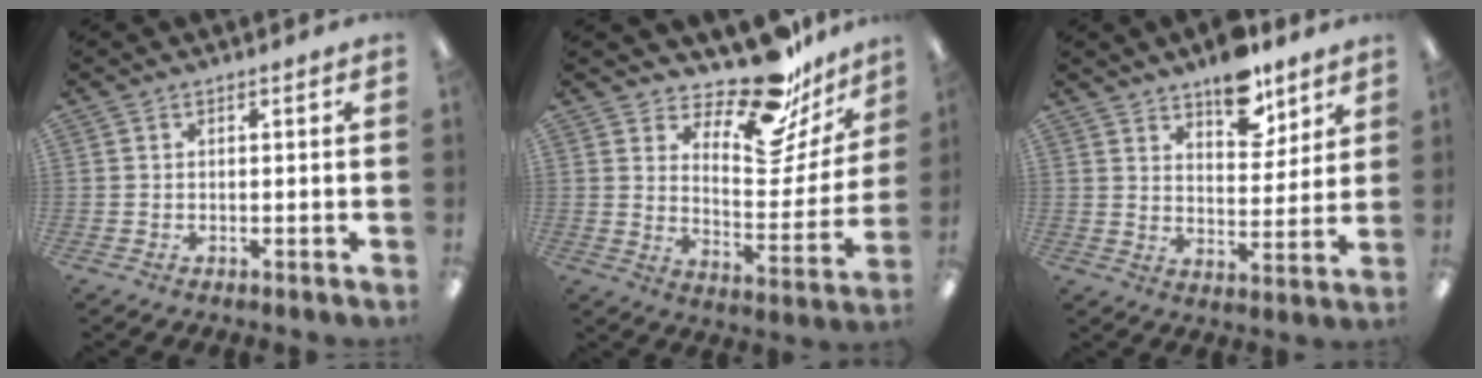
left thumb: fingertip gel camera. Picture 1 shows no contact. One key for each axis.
{"total": 18.5, "fx": 14.9, "fy": 6.8, "fz": 8.6, "tx": -0.112, "ty": -0.118, "tz": 0.251}
{"total": 10.6, "fx": 8.3, "fy": 4.8, "fz": 4.5, "tx": -0.042, "ty": -0.054, "tz": 0.144}